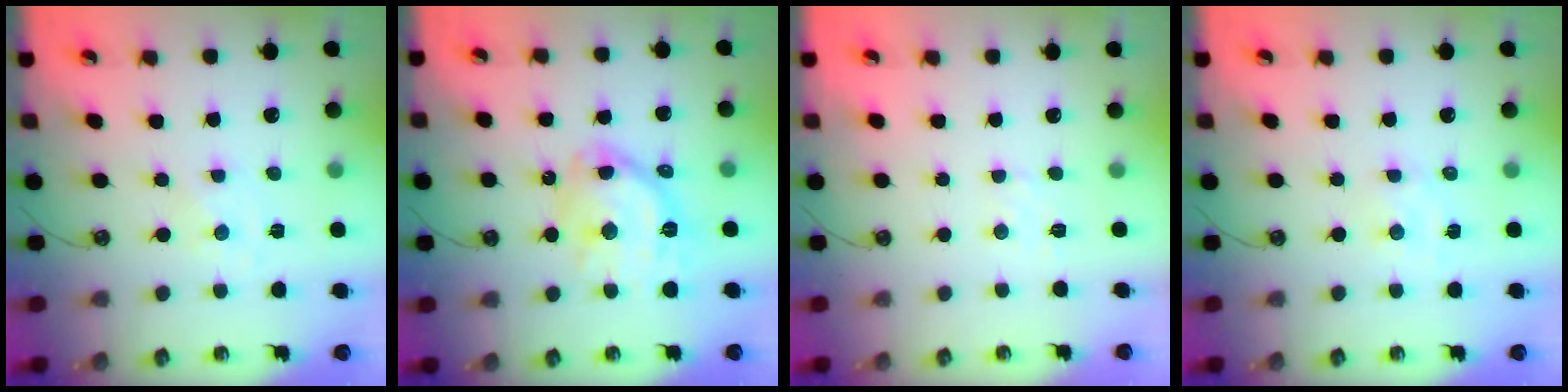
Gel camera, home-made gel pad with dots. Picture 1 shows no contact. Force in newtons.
{"total": 15.8, "press": 15.7, "slide": 1.6}
{"total": 3.7, "press": 3.7, "slide": 0.5}
{"total": 2.0, "press": 2.0, "slide": 0.3}